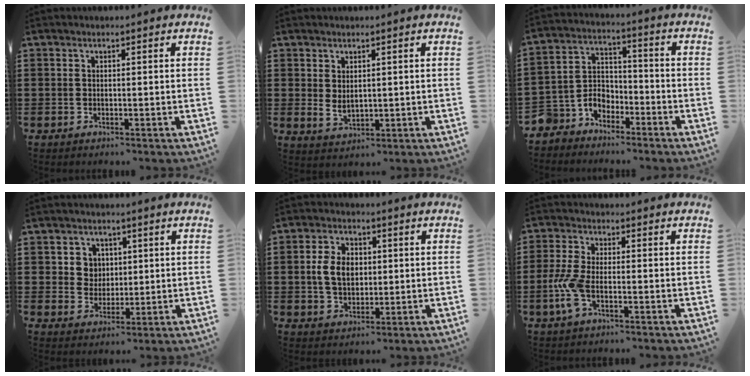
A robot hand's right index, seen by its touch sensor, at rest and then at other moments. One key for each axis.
{"total": 2.2, "fx": 1.1, "fy": 1.2, "fz": 1.5, "tx": -0.029, "ty": 0.003, "tz": 0.021}
{"total": 5.5, "fx": -4.5, "fy": 3.0, "fz": 0.4, "tx": -0.031, "ty": 0.005, "tz": -0.095}
{"total": 4.0, "fx": 1.2, "fy": 3.8, "fz": 0.7, "tx": -0.031, "ty": 0.013, "tz": 0.021}
{"total": 6.1, "fx": 0.4, "fy": 4.3, "fz": 4.3, "tx": -0.107, "ty": 0.004, "tz": -0.003}
{"total": 5.5, "fx": -1.7, "fy": 2.0, "fz": 4.9, "tx": -0.124, "ty": -0.014, "tz": -0.037}